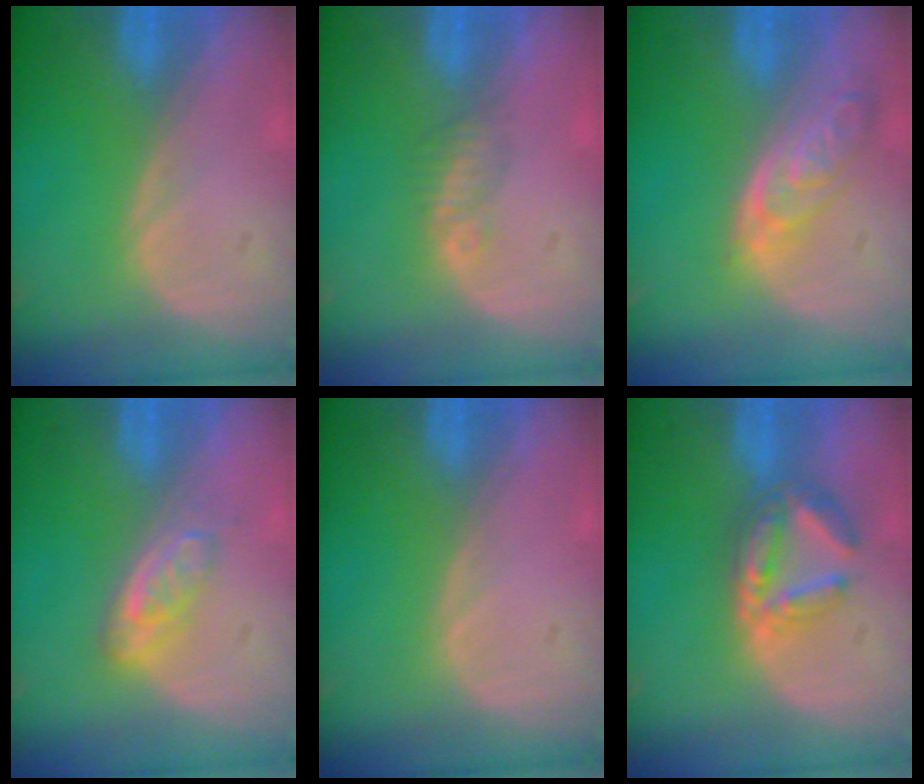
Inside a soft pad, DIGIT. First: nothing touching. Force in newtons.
{"total": 1.8, "press": 1.6, "slide": 0.8}
{"total": 6.3, "press": 5.6, "slide": 2.8}
{"total": 4.3, "press": 4.0, "slide": 1.3}
{"total": 0.0}
{"total": 5.8, "press": 5.5, "slide": 1.8}